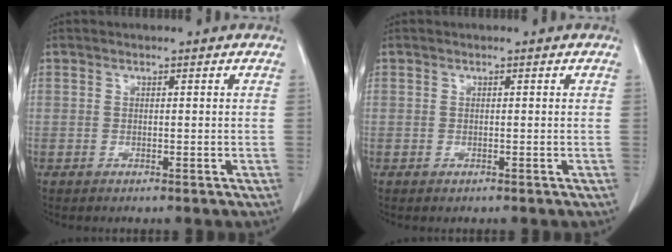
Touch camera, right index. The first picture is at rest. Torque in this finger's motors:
{"motor_torque": [0.21, -0.17, 0.04, 0.01]}